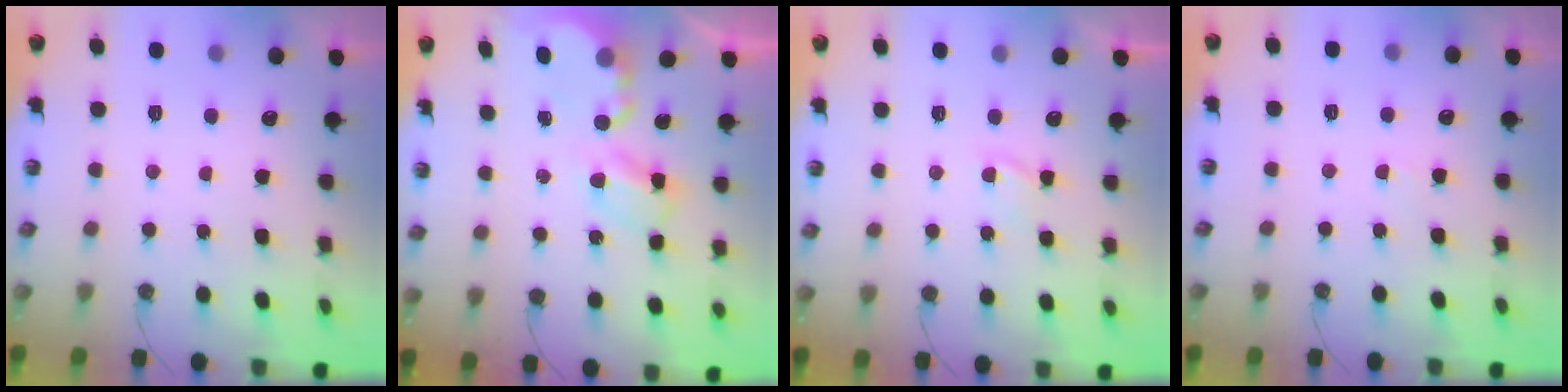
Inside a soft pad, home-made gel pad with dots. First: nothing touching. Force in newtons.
{"total": 5.3, "press": 5.2, "slide": 0.5}
{"total": 2.8, "press": 2.8, "slide": 0.4}
{"total": 1.9, "press": 1.9, "slide": 0.3}